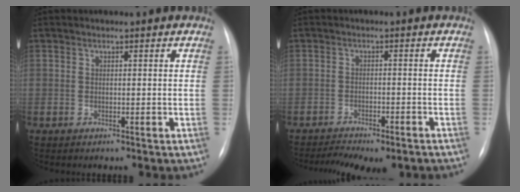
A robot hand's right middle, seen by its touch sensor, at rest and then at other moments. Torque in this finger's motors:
{"motor_torque": [0.95, -0.95, 0.16, 0.04]}